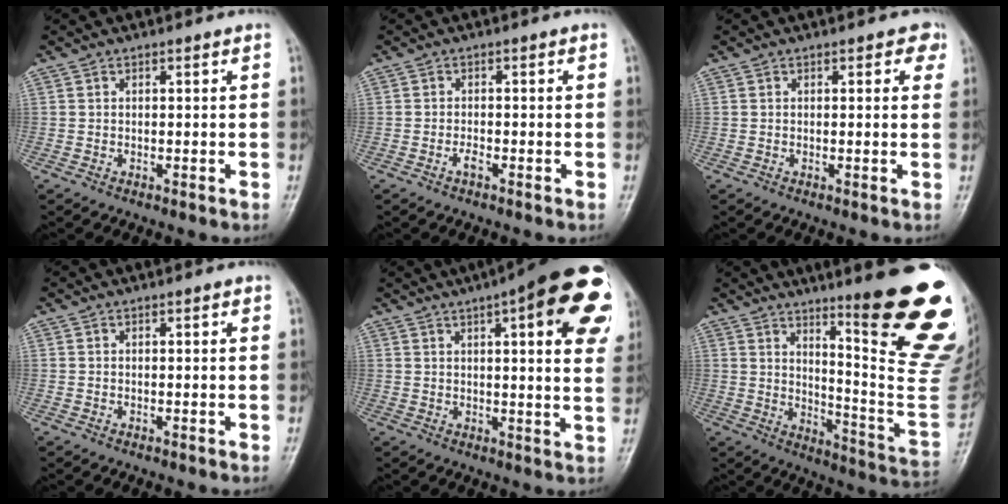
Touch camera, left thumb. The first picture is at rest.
{"total": 1.5, "force": [-0.9, 0.6, 1.1], "torque": [-0.019, 0.002, -0.021]}
{"total": 2.6, "force": [1.1, 1.6, 1.7], "torque": [0.005, 0.001, 0.004]}
{"total": 0.7, "force": [0.3, 0.3, 0.6], "torque": [-0.005, 0.001, 0.002]}
{"total": 22.7, "force": [9.2, 6.3, 19.8], "torque": [-0.224, -0.003, 0.113]}
{"total": 25.9, "force": [12.4, 4.1, 22.3], "torque": [-0.220, -0.070, 0.187]}